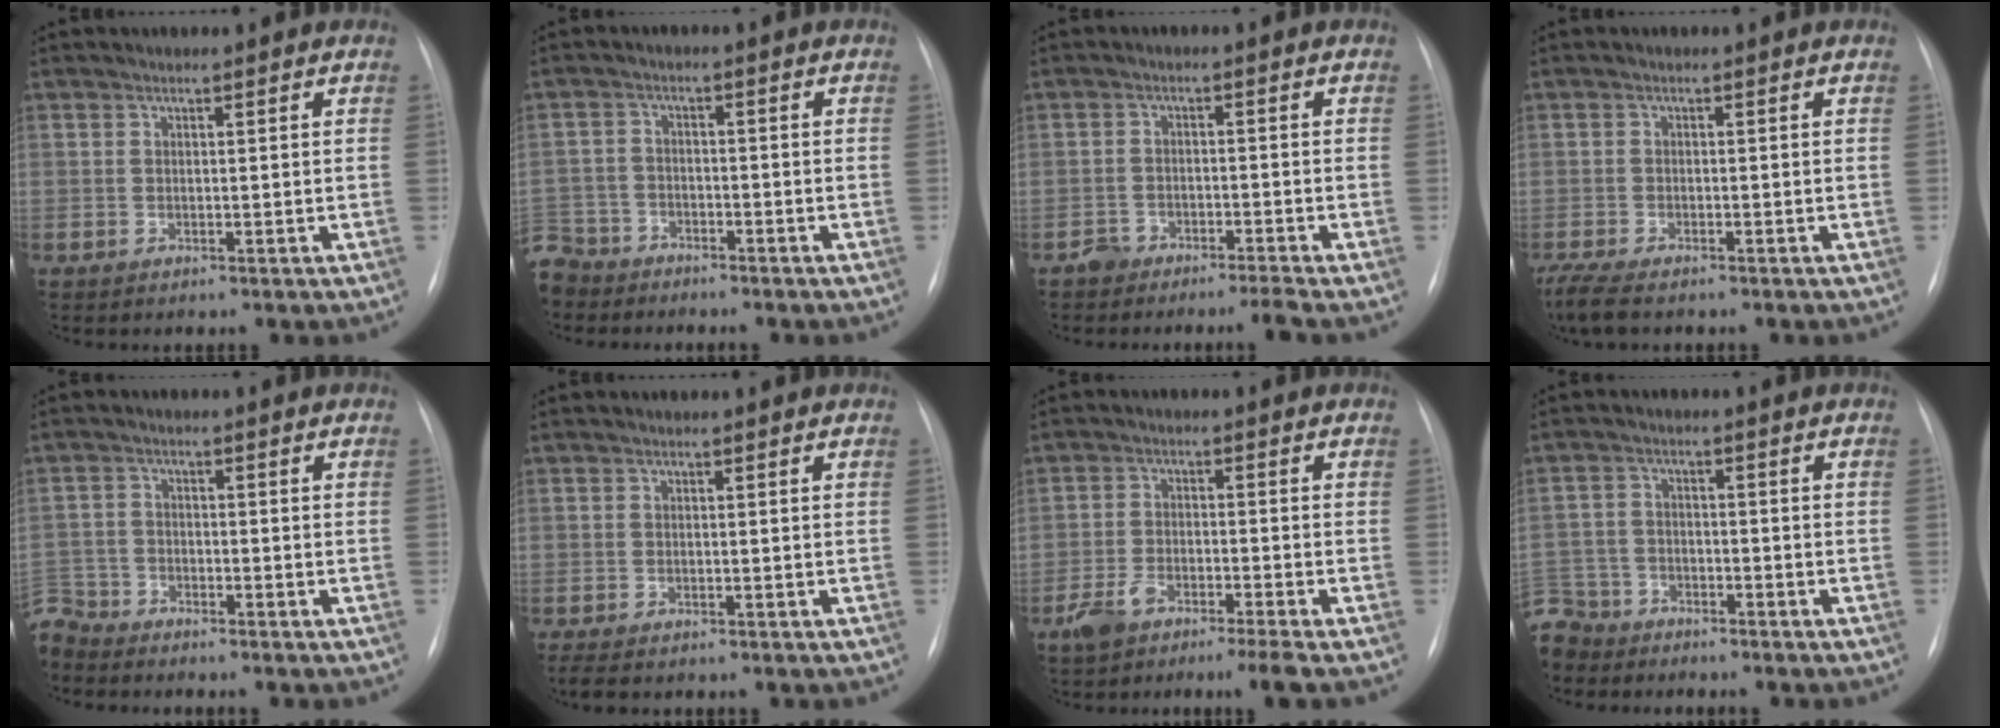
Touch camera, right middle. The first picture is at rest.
{"total": 8.7, "force": [-7.1, 4.9, 1.0], "torque": [-0.040, -0.002, -0.133]}
{"total": 3.0, "force": [-2.9, 0.0, 0.9], "torque": [-0.012, -0.010, -0.053]}
{"total": 6.0, "force": [-4.8, 1.6, 3.3], "torque": [-0.066, -0.015, -0.078]}
{"total": 6.0, "force": [-5.7, 1.7, -0.2], "torque": [0.005, -0.004, -0.115]}
{"total": 3.4, "force": [-2.7, 1.2, 1.8], "torque": [-0.029, -0.010, -0.032]}
{"total": 6.1, "force": [-4.4, 0.5, 4.2], "torque": [-0.085, -0.008, -0.082]}
{"total": 9.7, "force": [-8.0, 5.3, 1.2], "torque": [-0.049, 0.003, -0.149]}